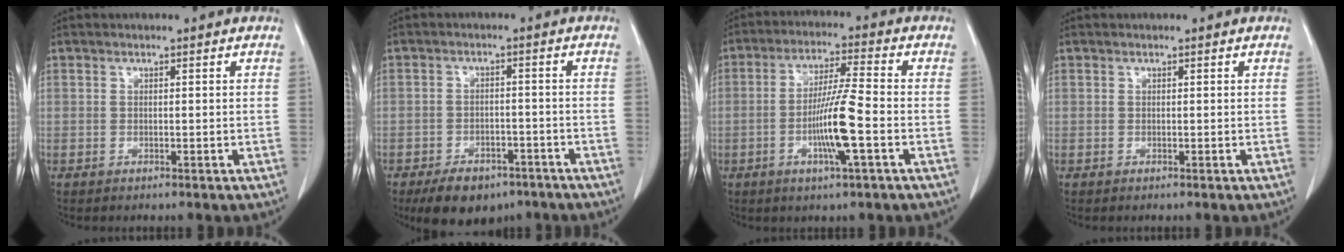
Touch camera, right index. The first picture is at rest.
{"total": 9.0, "force": [-6.6, 4.6, 4.0], "torque": [-0.062, 0.000, -0.096]}
{"total": 9.3, "force": [-2.6, -0.2, 8.9], "torque": [-0.170, -0.007, -0.052]}
{"total": 0.0}